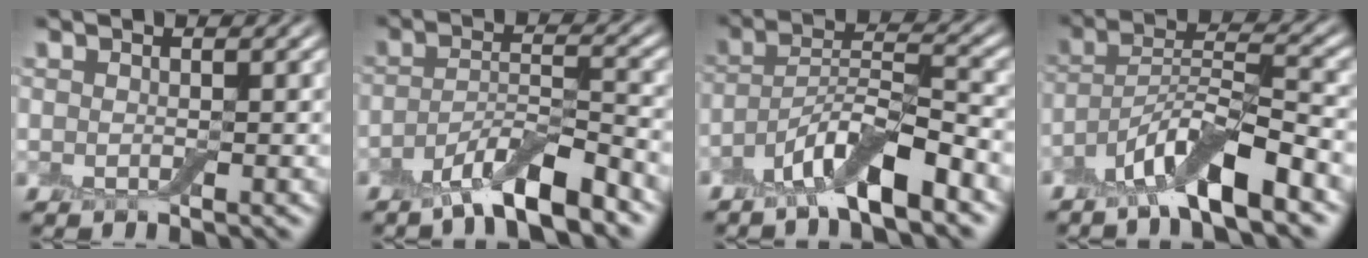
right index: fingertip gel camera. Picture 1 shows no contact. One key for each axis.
{"total": 6.0, "fx": -4.3, "fy": 1.3, "fz": 4.0, "tx": -0.067, "ty": -0.002, "tz": -0.079}
{"total": 6.3, "fx": -4.0, "fy": 1.4, "fz": 4.7, "tx": -0.085, "ty": 0.004, "tz": -0.078}
{"total": 7.0, "fx": -4.5, "fy": 1.3, "fz": 5.2, "tx": -0.094, "ty": 0.007, "tz": -0.087}